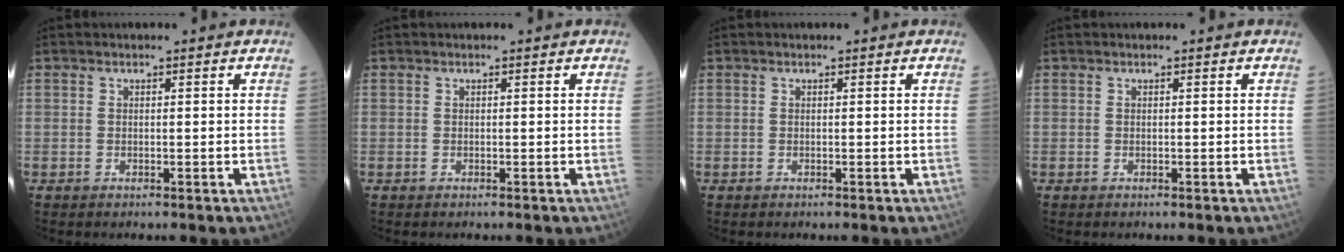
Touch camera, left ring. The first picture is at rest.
{"total": 0.0}
{"total": 0.0}
{"total": 0.0}